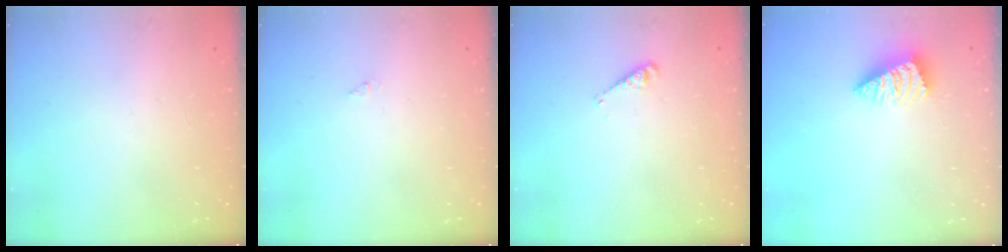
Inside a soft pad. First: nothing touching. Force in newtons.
{"total": 0.0}
{"total": 3.2, "press": 3.1, "slide": 0.5}
{"total": 2.4, "press": 2.4, "slide": 0.4}